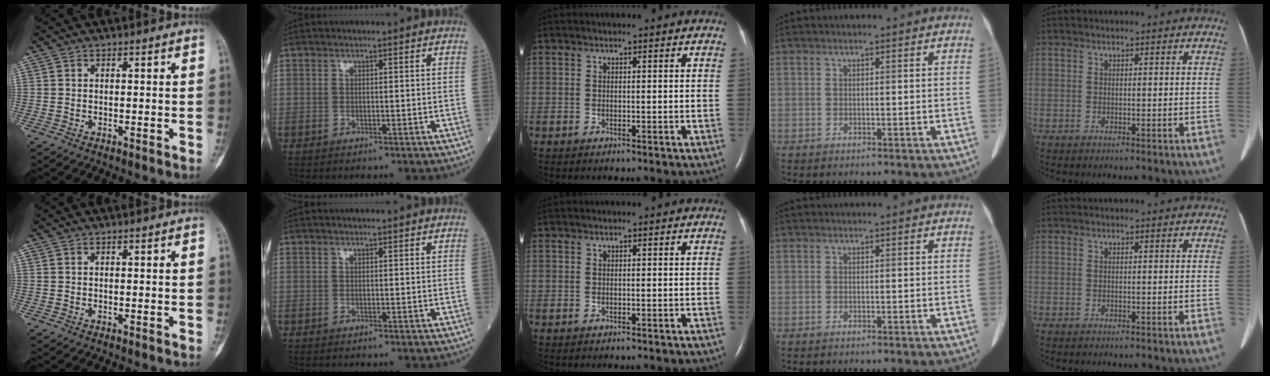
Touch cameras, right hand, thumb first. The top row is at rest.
{}